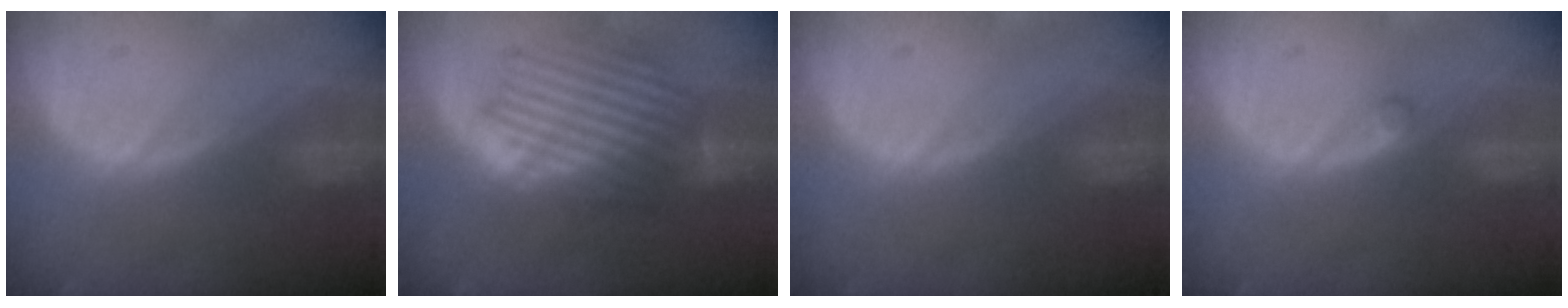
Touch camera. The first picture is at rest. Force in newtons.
{"total": 8.5, "press": 8.3, "slide": 2.0}
{"total": 0.0}
{"total": 0.9, "press": 0.9, "slide": 0.2}